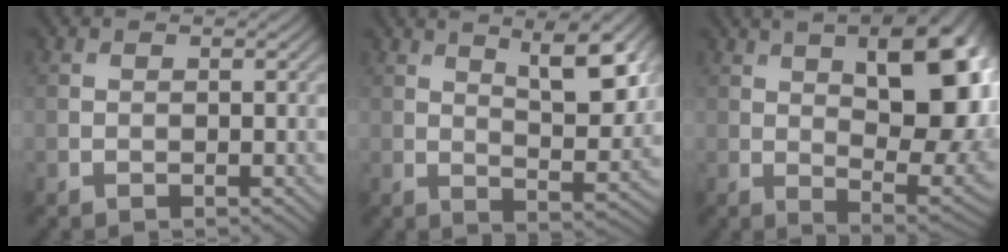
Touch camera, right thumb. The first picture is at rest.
{"total": 8.9, "force": [4.2, 2.7, 7.3], "torque": [-0.114, -0.002, 0.068]}
{"total": 16.3, "force": [4.3, 7.3, 13.9], "torque": [-0.191, 0.015, 0.058]}